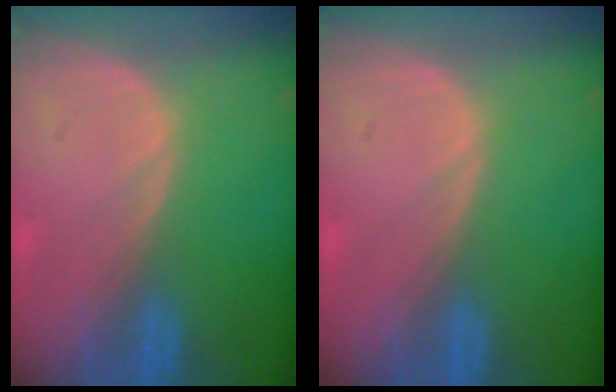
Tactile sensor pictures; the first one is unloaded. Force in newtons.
{"total": 0.0}